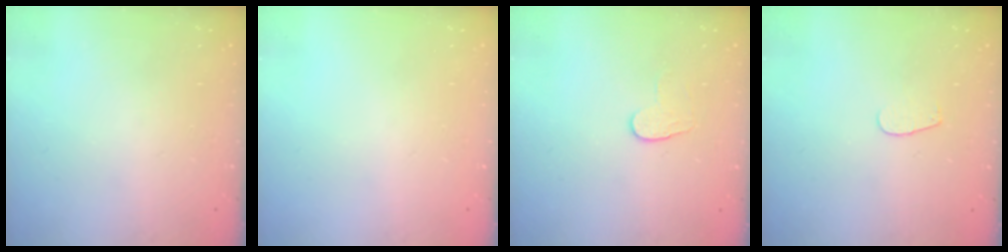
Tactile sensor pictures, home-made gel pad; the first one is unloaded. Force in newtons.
{"total": 0.0}
{"total": 6.2, "press": 6.1, "slide": 0.5}
{"total": 2.6, "press": 2.5, "slide": 0.3}